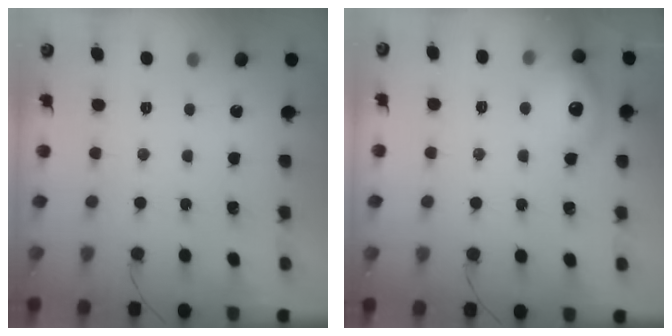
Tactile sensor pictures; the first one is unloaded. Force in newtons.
{"total": 13.5, "press": 13.4, "slide": 0.9}